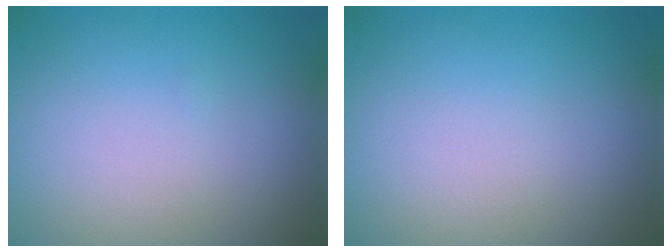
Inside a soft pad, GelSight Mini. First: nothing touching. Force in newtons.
{"total": 0.0}